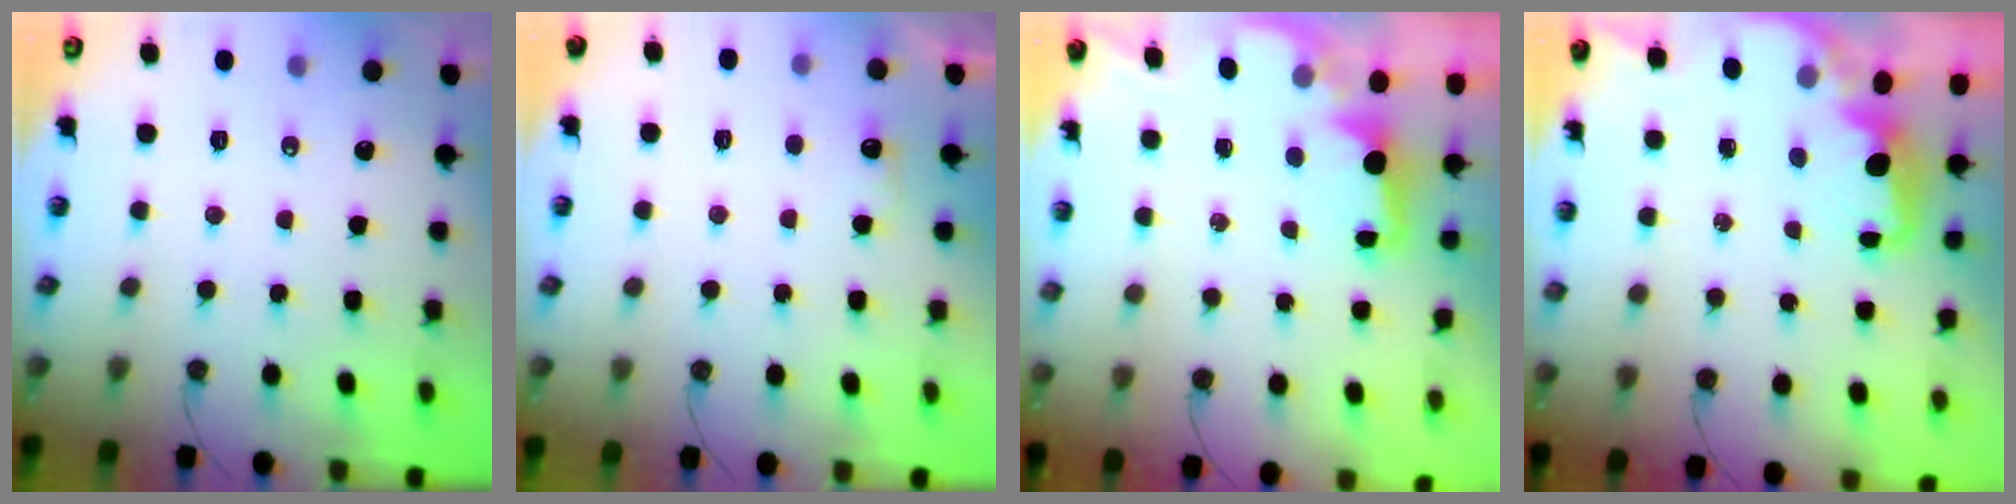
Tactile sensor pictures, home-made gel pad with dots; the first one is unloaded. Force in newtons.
{"total": 4.1, "press": 3.9, "slide": 1.0}
{"total": 1.9, "press": 1.7, "slide": 0.7}
{"total": 1.6, "press": 1.4, "slide": 0.7}